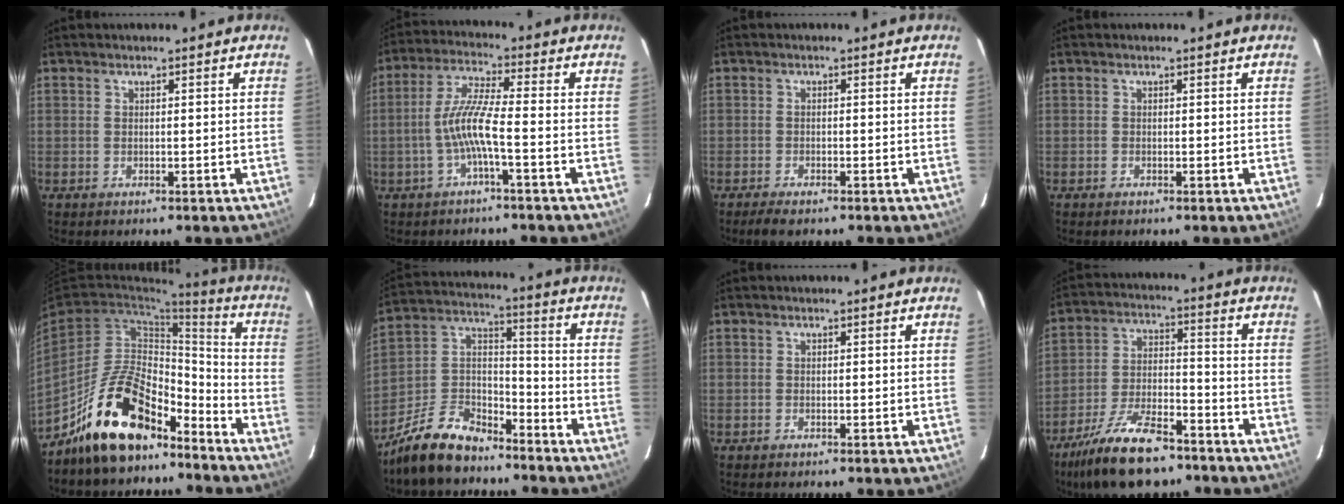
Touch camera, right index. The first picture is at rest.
{"total": 7.2, "force": [-2.4, 0.1, 6.7], "torque": [-0.151, 0.009, -0.044]}
{"total": 3.0, "force": [-2.4, 0.7, 1.7], "torque": [-0.044, -0.009, -0.043]}
{"total": 0.0}
{"total": 17.8, "force": [-13.2, 7.6, 9.3], "torque": [-0.179, 0.034, -0.215]}
{"total": 14.5, "force": [-10.8, 7.0, 6.7], "torque": [-0.163, 0.032, -0.192]}
{"total": 0.0}
{"total": 17.6, "force": [-13.3, 6.2, 9.8], "torque": [-0.200, -0.017, -0.227]}